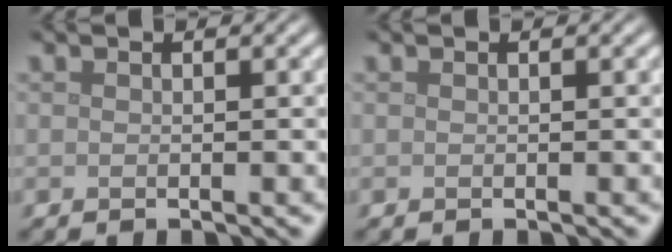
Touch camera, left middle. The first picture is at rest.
{"total": 0.0}